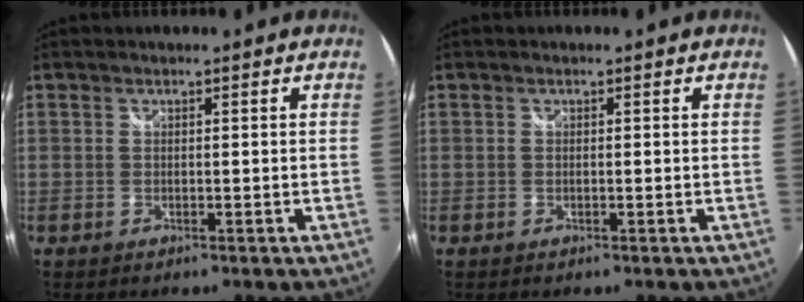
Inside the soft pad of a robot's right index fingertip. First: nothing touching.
{"total": 0.0}